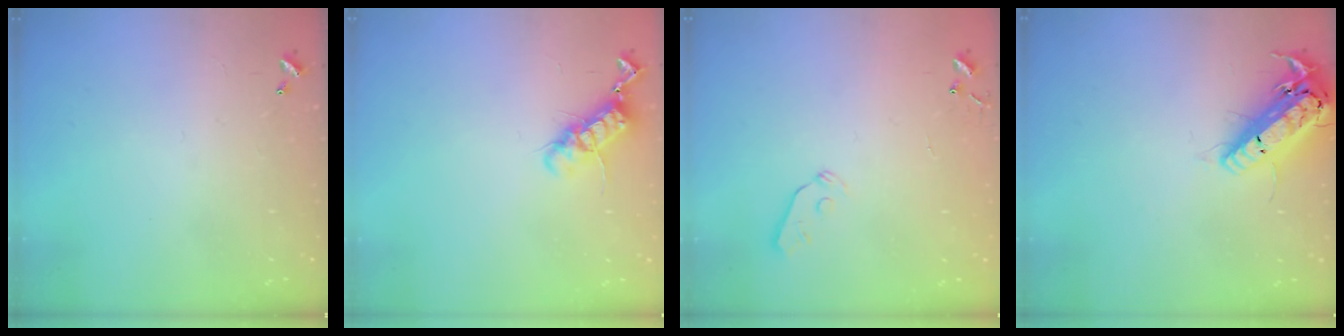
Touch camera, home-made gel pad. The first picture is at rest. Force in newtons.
{"total": 11.7, "press": 11.6, "slide": 1.2}
{"total": 3.7, "press": 3.6, "slide": 0.7}
{"total": 18.4, "press": 18.1, "slide": 3.2}